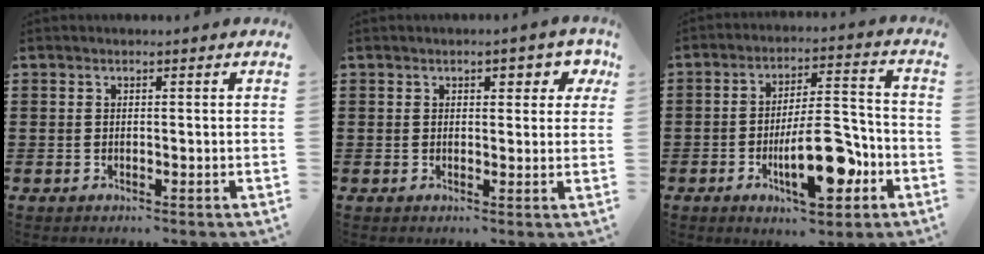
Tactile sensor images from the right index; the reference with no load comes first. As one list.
[{"total": 2.5, "force": [1.0, 1.5, 1.8], "torque": [-0.024, 0.003, 0.011]}, {"total": 12.7, "force": [-4.4, 4.8, 10.9], "torque": [-0.173, 0.002, -0.072]}]